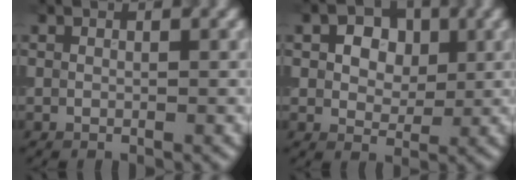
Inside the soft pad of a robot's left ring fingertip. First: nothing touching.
{"total": 4.5, "force": [1.4, 3.2, 2.9], "torque": [-0.042, 0.010, 0.002]}